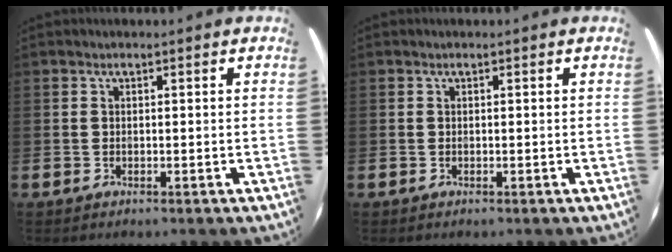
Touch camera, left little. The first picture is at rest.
{"total": 0.0}